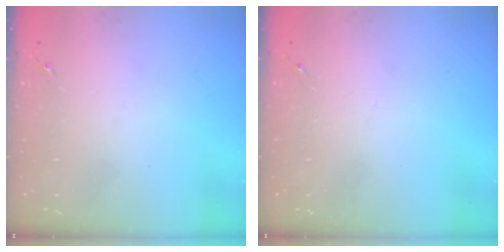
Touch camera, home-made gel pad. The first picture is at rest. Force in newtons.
{"total": 0.0}